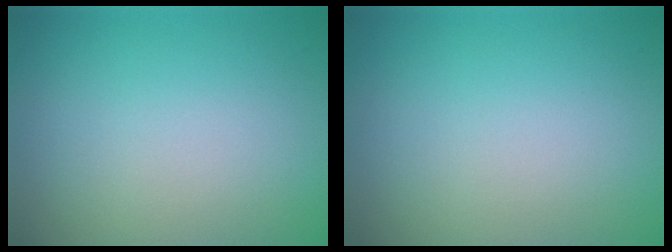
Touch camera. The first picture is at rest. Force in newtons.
{"total": 0.0}